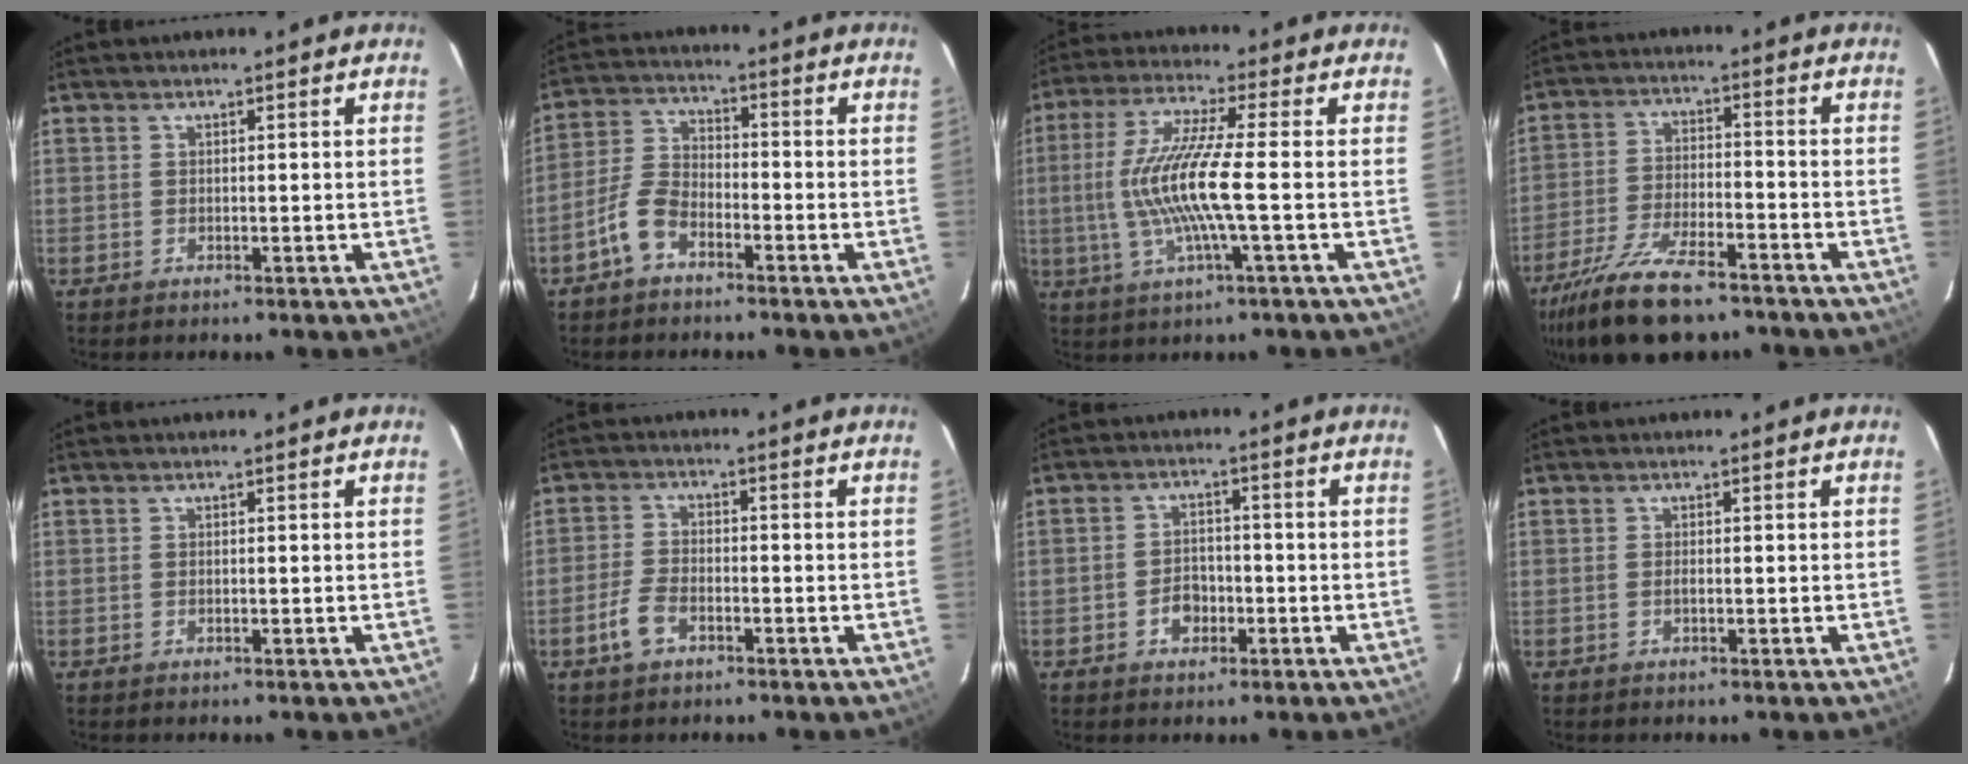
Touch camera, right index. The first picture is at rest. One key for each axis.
{"total": 6.3, "fx": -4.1, "fy": 3.2, "fz": 3.6, "tx": -0.083, "ty": 0.017, "tz": -0.087}
{"total": 11.8, "fx": -1.5, "fy": -0.3, "fz": 11.7, "tx": -0.236, "ty": -0.004, "tz": -0.027}
{"total": 16.7, "fx": -12.9, "fy": 5.2, "fz": 9.3, "tx": -0.201, "ty": -0.034, "tz": -0.226}
{"total": 0.0}
{"total": 4.9, "fx": -2.7, "fy": 2.6, "fz": 3.2, "tx": -0.076, "ty": 0.004, "tz": -0.051}
{"total": 4.3, "fx": -1.9, "fy": 3.2, "fz": 2.0, "tx": -0.043, "ty": 0.011, "tz": -0.025}
{"total": 1.0, "fx": -0.4, "fy": 0.2, "fz": 0.9, "tx": -0.019, "ty": 0.000, "tz": -0.008}